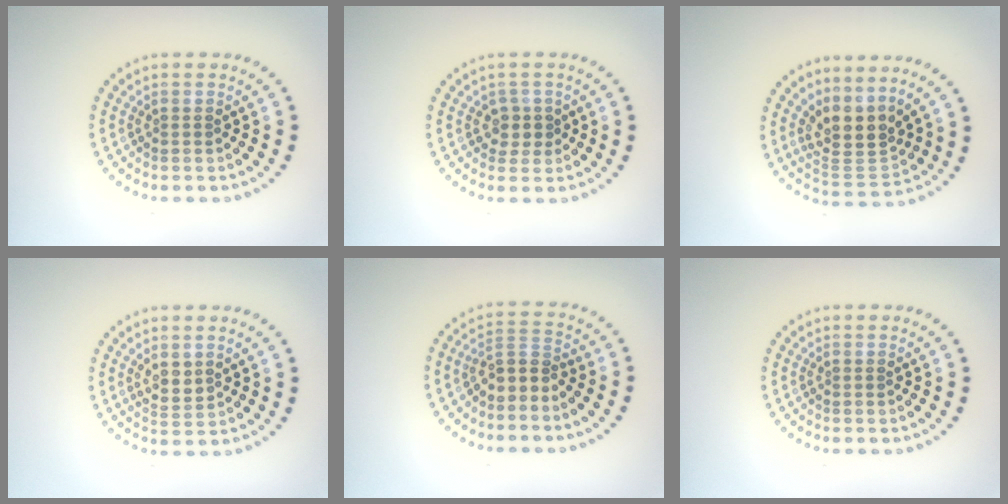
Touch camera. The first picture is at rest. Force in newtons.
{"total": 1.8, "press": 1.4, "slide": 1.1}
{"total": 3.8, "press": 3.1, "slide": 2.2}
{"total": 1.9, "press": 1.6, "slide": 1.1}
{"total": 2.4, "press": 2.0, "slide": 1.4}
{"total": 0.0}